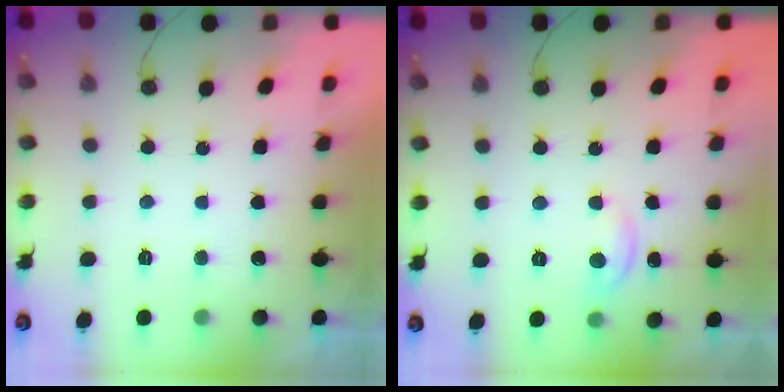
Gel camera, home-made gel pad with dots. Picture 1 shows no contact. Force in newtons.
{"total": 4.3, "press": 4.2, "slide": 0.2}